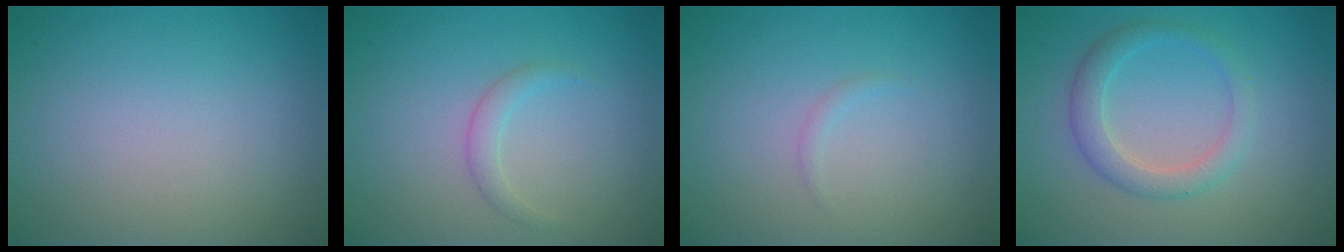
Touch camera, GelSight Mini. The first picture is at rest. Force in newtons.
{"total": 1.2, "press": 1.2, "slide": 0.1}
{"total": 0.5, "press": 0.5, "slide": 0.1}
{"total": 2.7, "press": 2.7, "slide": 0.2}